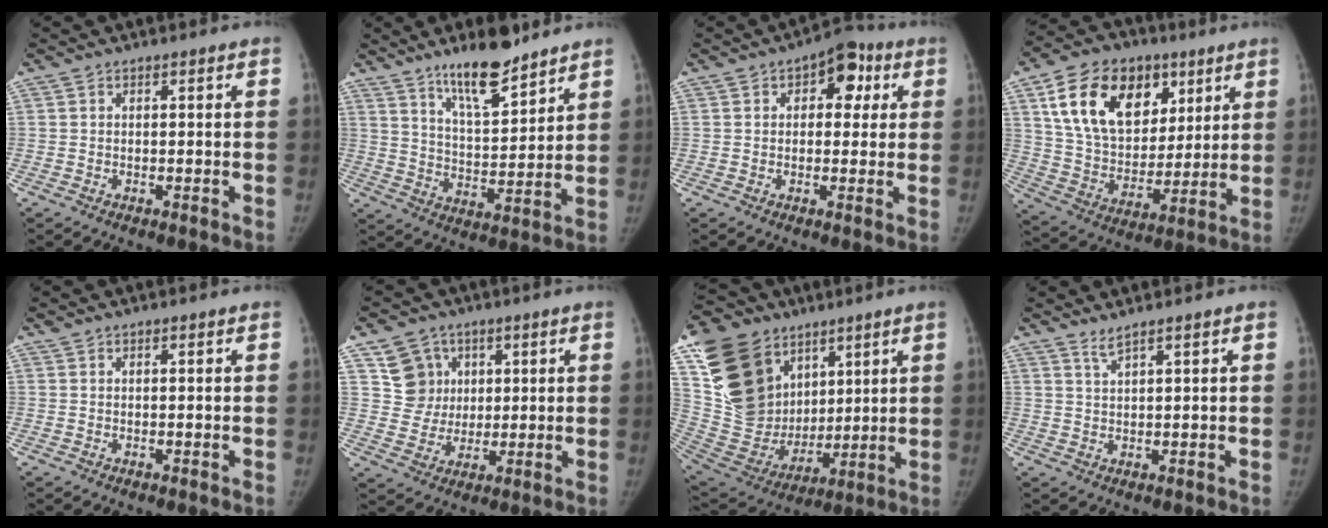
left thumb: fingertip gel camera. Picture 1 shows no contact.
{"total": 12.6, "force": [9.6, 3.3, 7.5], "torque": [-0.107, -0.069, 0.169]}
{"total": 8.3, "force": [2.9, 5.1, 5.8], "torque": [-0.032, 0.004, 0.029]}
{"total": 22.1, "force": [9.6, 15.0, 13.1], "torque": [-0.202, -0.019, 0.168]}
{"total": 0.9, "force": [0.8, 0.2, 0.3], "torque": [-0.006, -0.001, 0.015]}
{"total": 8.4, "force": [3.6, 7.4, 1.4], "torque": [0.009, -0.020, 0.073]}
{"total": 23.8, "force": [11.5, 17.2, 11.7], "torque": [-0.215, -0.017, 0.229]}
{"total": 2.4, "force": [2.0, -0.2, 1.2], "torque": [-0.026, -0.014, 0.044]}